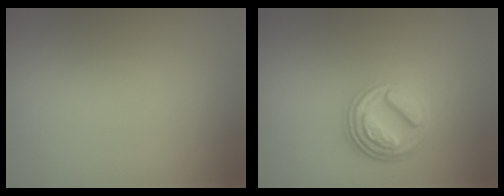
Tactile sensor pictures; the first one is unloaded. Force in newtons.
{"total": 4.6, "press": 3.4, "slide": 3.0}